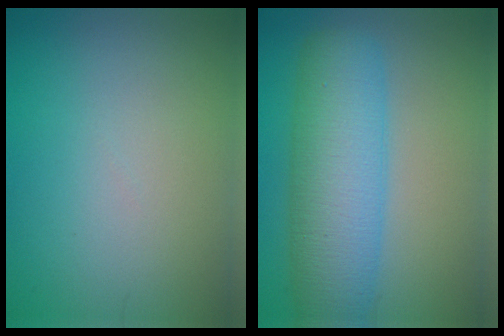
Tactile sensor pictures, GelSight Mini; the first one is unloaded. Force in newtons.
{"total": 8.4, "press": 8.4, "slide": 0.2}